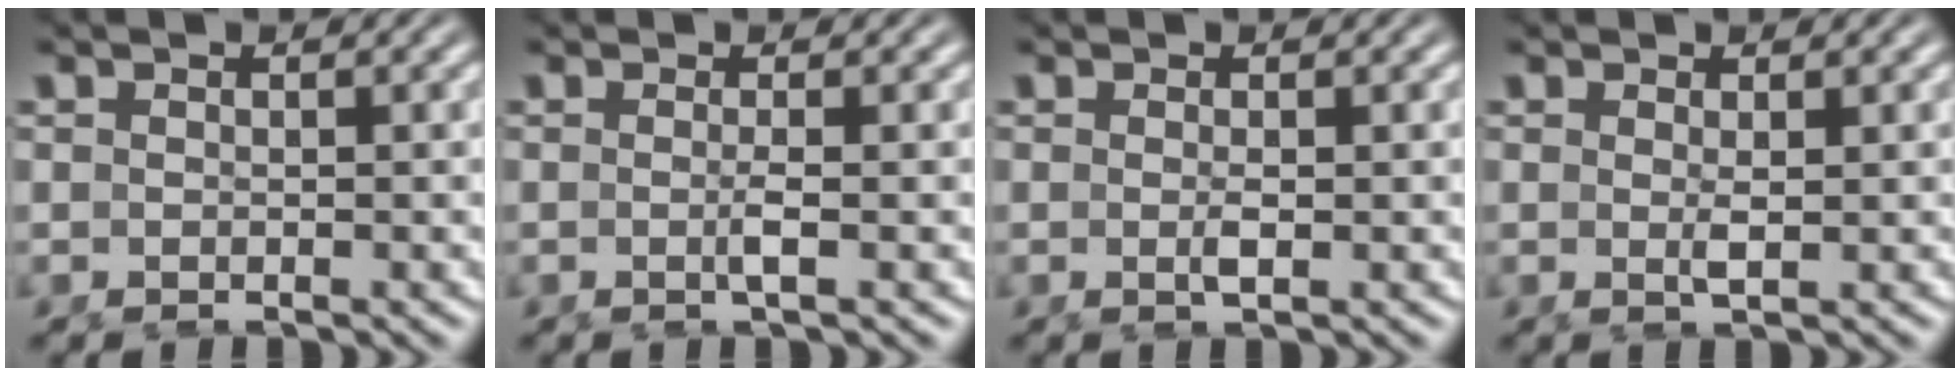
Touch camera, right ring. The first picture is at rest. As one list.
[{"total": 1.3, "force": [-0.5, -0.7, 1.0], "torque": [-0.014, -0.003, -0.008]}, {"total": 1.0, "force": [-0.3, -0.4, 0.8], "torque": [-0.013, -0.005, -0.001]}, {"total": 1.2, "force": [0.1, -0.7, 0.9], "torque": [-0.017, -0.011, 0.008]}]